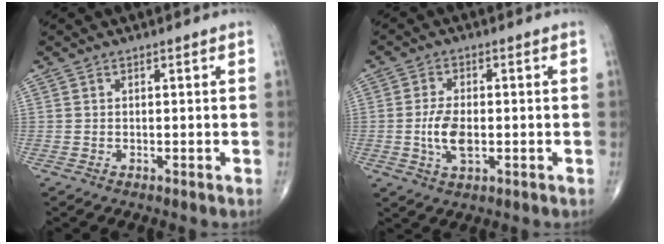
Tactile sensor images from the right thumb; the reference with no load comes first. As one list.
[{"total": 6.2, "force": [-0.9, 3.2, 5.3], "torque": [-0.104, 0.000, -0.015]}]